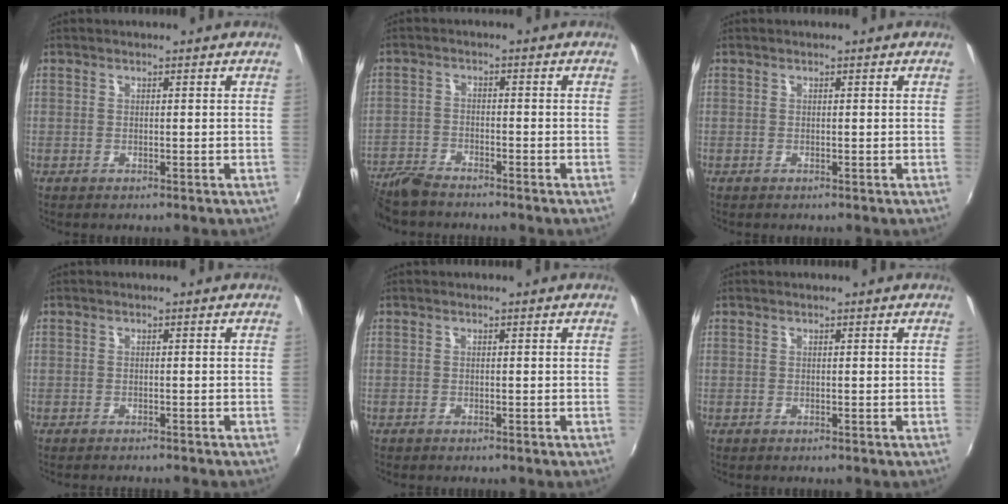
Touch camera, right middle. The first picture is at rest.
{"total": 8.3, "force": [-7.4, 2.3, 3.0], "torque": [-0.085, -0.017, -0.144]}
{"total": 0.0}
{"total": 2.5, "force": [-2.3, 0.2, 0.9], "torque": [-0.024, -0.010, -0.034]}
{"total": 0.5, "force": [-0.5, 0.2, 0.0], "torque": [-0.002, -0.002, -0.010]}
{"total": 0.0}